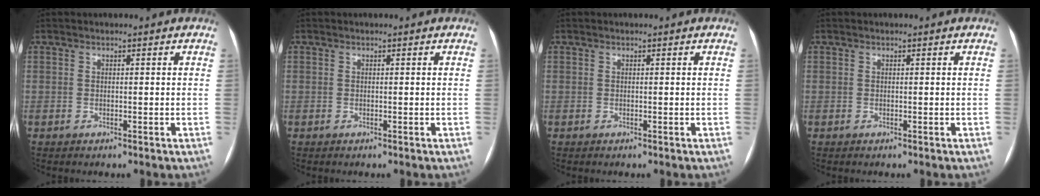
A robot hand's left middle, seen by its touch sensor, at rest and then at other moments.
{"total": 0.0}
{"total": 0.0}
{"total": 0.0}